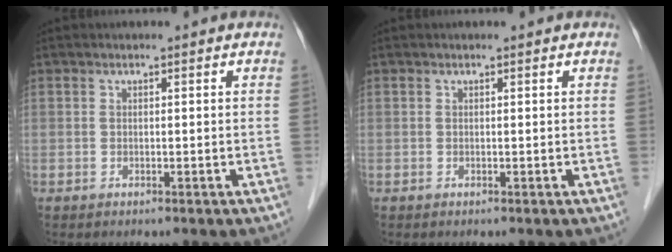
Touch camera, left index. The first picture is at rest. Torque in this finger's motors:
{"motor_torque": [-0.08, 0.08, 0.00, 0.00]}